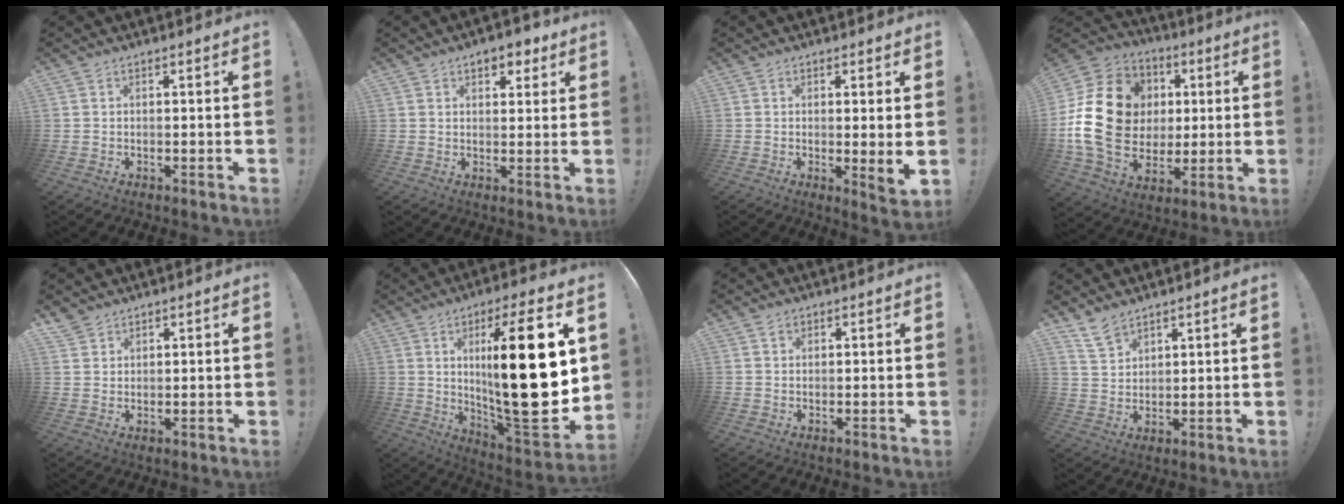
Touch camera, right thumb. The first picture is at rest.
{"total": 5.3, "force": [3.1, 3.3, 2.8], "torque": [-0.018, -0.012, 0.049]}
{"total": 4.1, "force": [0.6, -0.3, 4.0], "torque": [-0.046, -0.019, 0.010]}
{"total": 23.4, "force": [2.5, 19.0, 13.4], "torque": [-0.223, 0.007, 0.080]}
{"total": 3.1, "force": [2.8, 1.3, 0.5], "torque": [-0.001, -0.019, 0.052]}
{"total": 28.8, "force": [4.5, 6.3, 27.8], "torque": [-0.459, -0.042, 0.063]}
{"total": 1.2, "force": [0.9, 0.7, 0.3], "torque": [0.002, -0.002, 0.016]}
{"total": 6.1, "force": [5.1, 2.6, 2.2], "torque": [-0.036, -0.032, 0.098]}